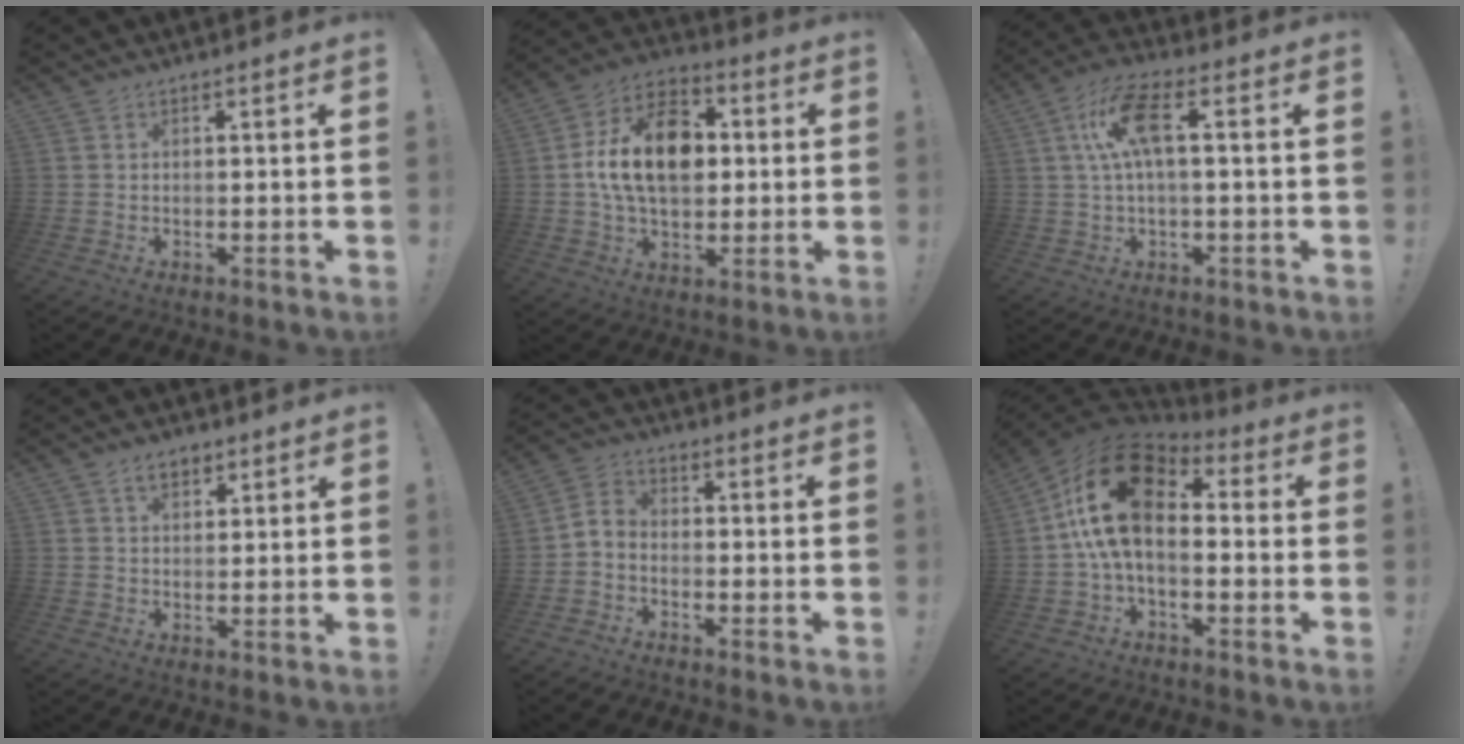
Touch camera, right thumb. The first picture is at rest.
{"total": 18.4, "force": [1.8, 12.6, 13.3], "torque": [-0.214, 0.009, 0.034]}
{"total": 11.7, "force": [1.9, 4.1, 10.8], "torque": [-0.209, 0.012, 0.036]}
{"total": 4.5, "force": [2.6, 2.8, 2.3], "torque": [-0.030, -0.005, 0.045]}
{"total": 3.7, "force": [-2.9, 1.9, 1.3], "torque": [-0.030, 0.006, -0.056]}
{"total": 19.2, "force": [3.1, 11.1, 15.3], "torque": [-0.283, 0.006, 0.056]}